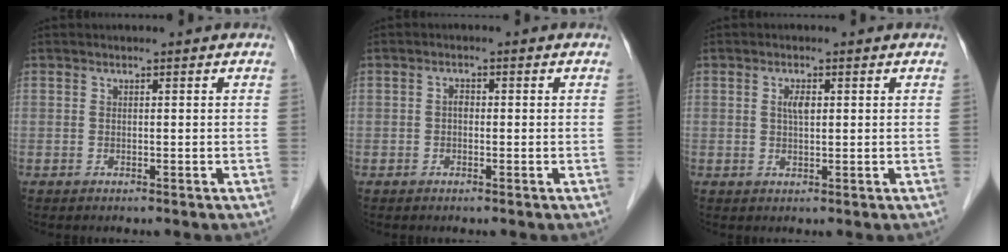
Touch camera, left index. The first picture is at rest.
{"total": 1.2, "force": [-0.4, 0.8, 0.9], "torque": [-0.015, 0.002, -0.009]}
{"total": 2.0, "force": [0.3, 0.8, 1.8], "torque": [-0.038, 0.000, 0.007]}